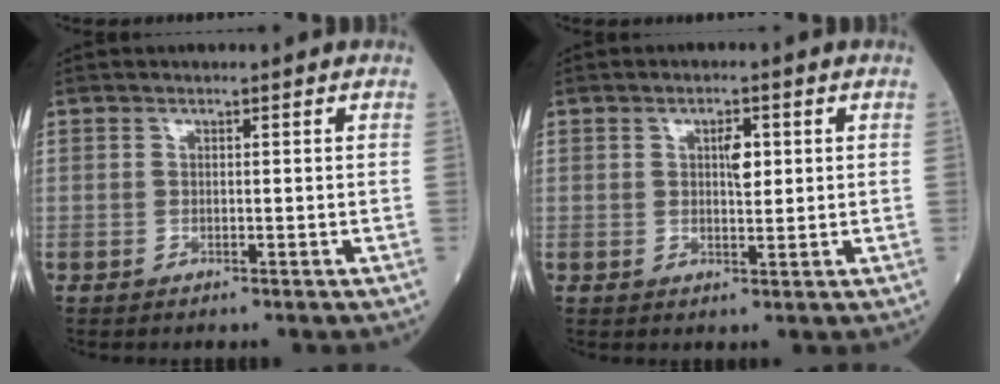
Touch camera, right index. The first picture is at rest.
{"total": 2.8, "force": [0.7, 1.1, 2.5], "torque": [-0.040, 0.002, 0.012]}